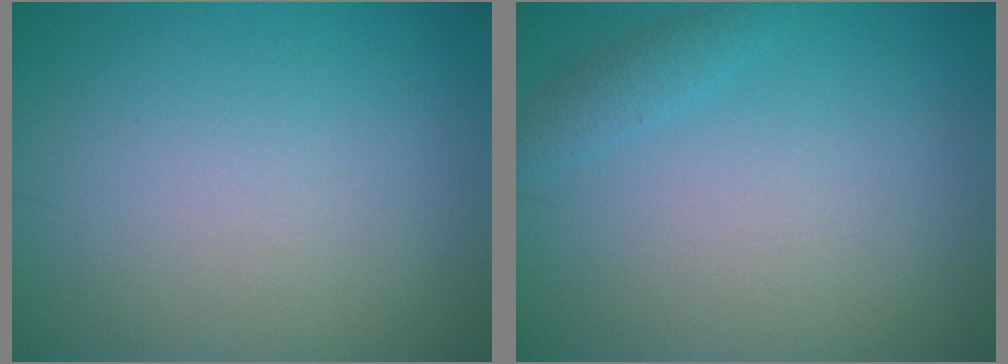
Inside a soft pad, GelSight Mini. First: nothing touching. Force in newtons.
{"total": 1.3, "press": 1.3, "slide": 0.1}